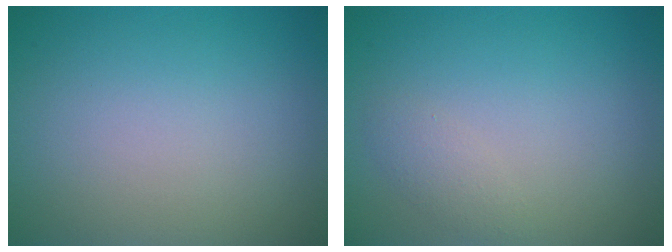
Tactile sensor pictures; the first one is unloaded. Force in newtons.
{"total": 1.1, "press": 1.1, "slide": 0.1}